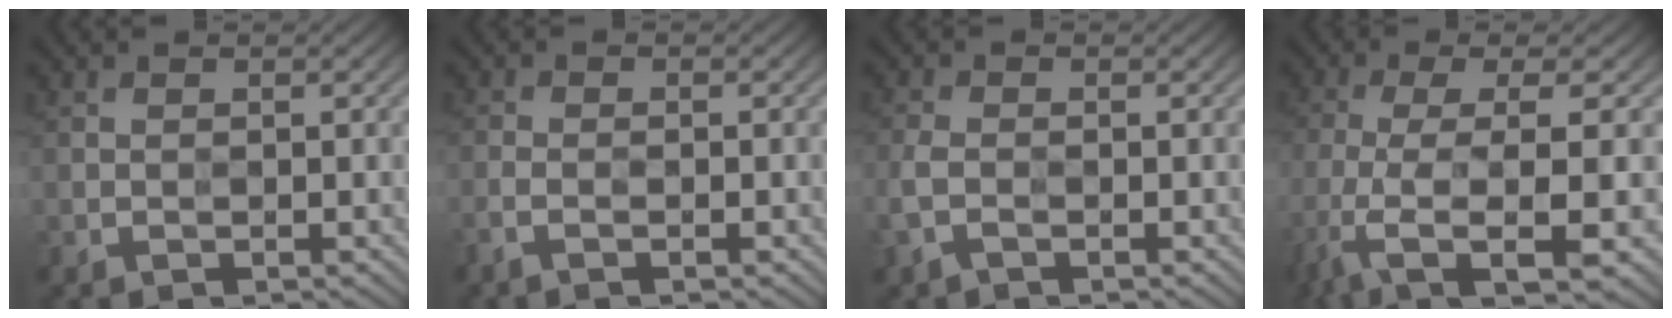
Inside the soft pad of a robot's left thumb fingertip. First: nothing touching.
{"total": 1.6, "force": [-1.0, 0.3, 1.2], "torque": [-0.028, 0.002, -0.022]}
{"total": 2.8, "force": [-1.3, 1.5, 2.1], "torque": [-0.059, -0.004, -0.033]}
{"total": 9.1, "force": [-2.9, 2.2, 8.3], "torque": [-0.158, -0.001, -0.062]}